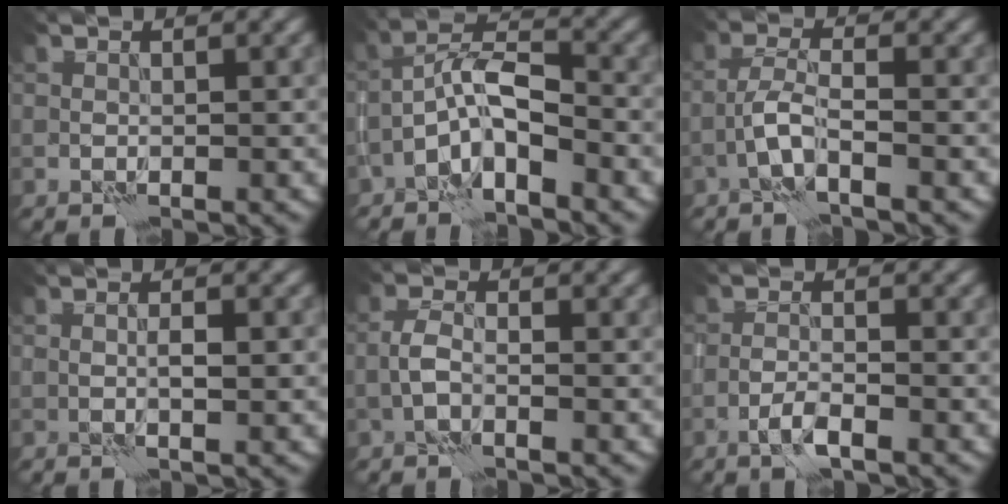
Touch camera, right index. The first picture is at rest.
{"total": 4.7, "force": [-2.4, 1.2, 3.9], "torque": [-0.064, 0.018, -0.052]}
{"total": 1.9, "force": [-0.9, -0.3, 1.6], "torque": [-0.037, 0.006, -0.023]}
{"total": 1.0, "force": [0.4, -0.6, 0.8], "torque": [-0.014, 0.000, 0.010]}
{"total": 0.9, "force": [-0.3, -0.1, 0.8], "torque": [-0.019, 0.004, -0.009]}
{"total": 1.8, "force": [-1.2, -0.1, 1.3], "torque": [-0.029, 0.005, -0.026]}